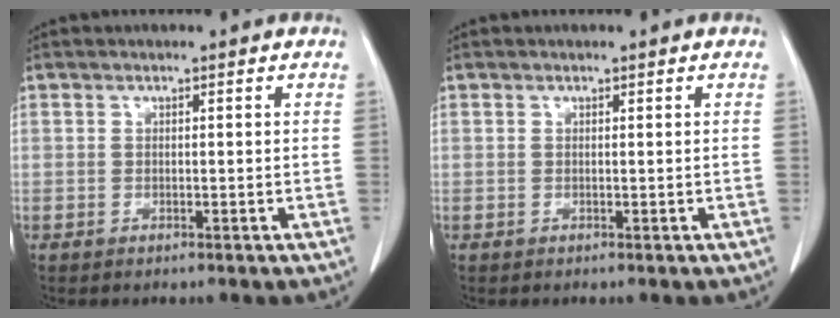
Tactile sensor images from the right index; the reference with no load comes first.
{"total": 0.0}